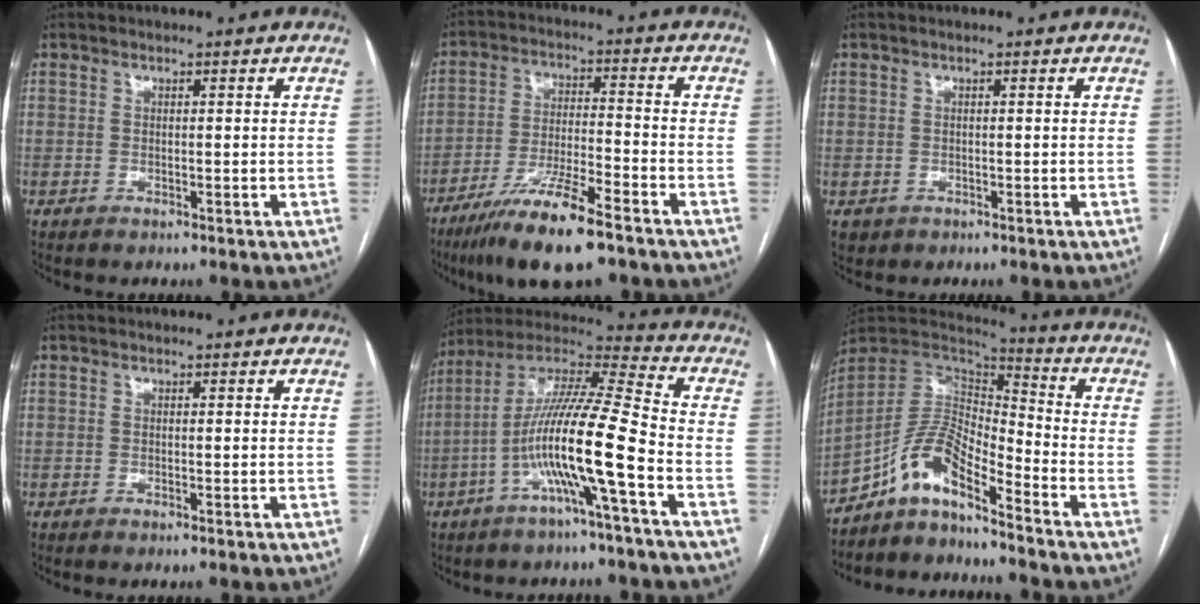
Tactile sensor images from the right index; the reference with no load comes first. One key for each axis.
{"total": 12.6, "fx": -8.7, "fy": 1.2, "fz": 9.0, "tx": -0.169, "ty": -0.027, "tz": -0.153}
{"total": 0.7, "fx": 0.0, "fy": 0.7, "fz": -0.1, "tx": 0.006, "ty": 0.007, "tz": -0.002}
{"total": 0.5, "fx": -0.4, "fy": -0.2, "fz": 0.3, "tx": -0.009, "ty": -0.002, "tz": -0.006}
{"total": 15.0, "fx": -5.0, "fy": -0.4, "fz": 14.1, "tx": -0.265, "ty": 0.012, "tz": -0.100}
{"total": 10.6, "fx": -7.7, "fy": 2.7, "fz": 6.8, "tx": -0.138, "ty": 0.033, "tz": -0.141}